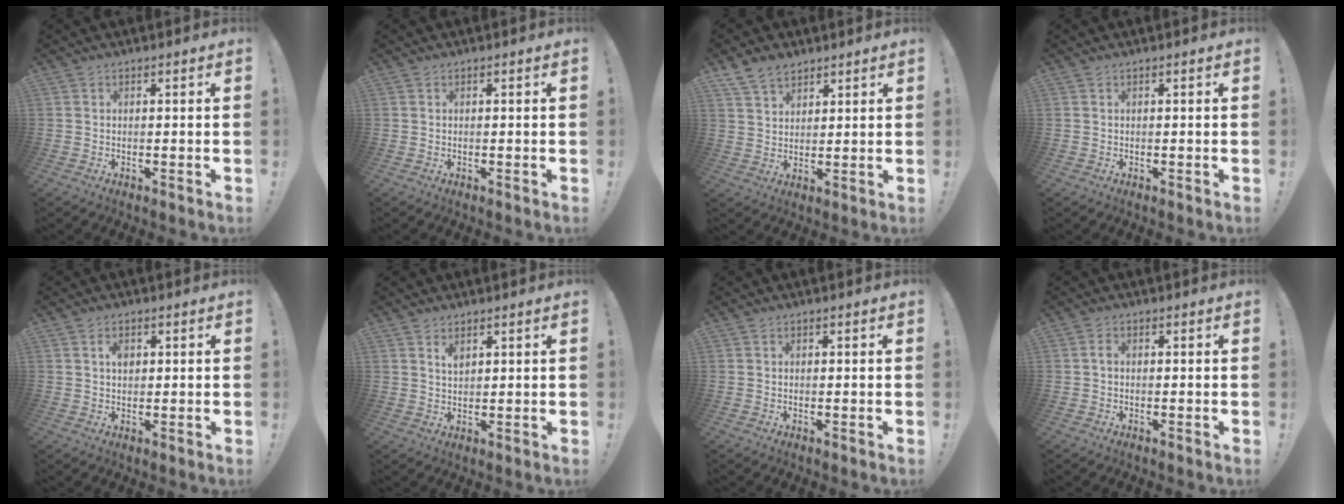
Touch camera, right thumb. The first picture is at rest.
{"total": 0.0}
{"total": 7.1, "force": [5.2, 4.2, 2.3], "torque": [-0.044, -0.021, 0.101]}
{"total": 0.0}
{"total": 2.3, "force": [0.6, 1.6, 1.6], "torque": [-0.017, -0.002, 0.006]}
{"total": 2.5, "force": [1.7, 1.1, 1.4], "torque": [-0.007, -0.016, 0.027]}
{"total": 0.0}
{"total": 1.1, "force": [-0.4, 0.7, 0.8], "torque": [-0.018, 0.006, -0.007]}